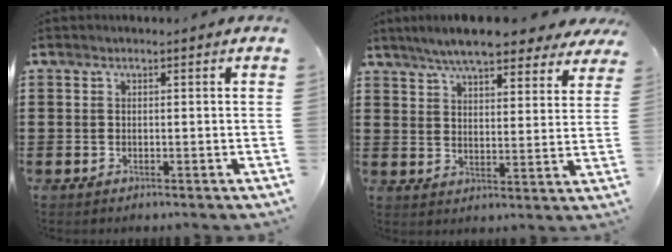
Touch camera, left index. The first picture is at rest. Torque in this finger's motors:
{"motor_torque": [2.14, 0.00, 1.05, 0.21]}